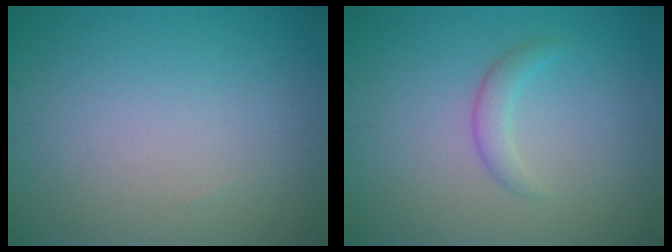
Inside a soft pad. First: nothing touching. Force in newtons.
{"total": 1.7, "press": 1.7, "slide": 0.2}